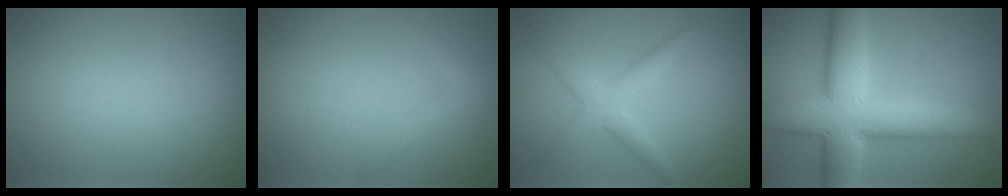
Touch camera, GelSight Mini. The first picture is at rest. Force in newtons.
{"total": 1.8, "press": 1.8, "slide": 0.1}
{"total": 2.8, "press": 2.8, "slide": 0.1}
{"total": 10.9, "press": 10.9, "slide": 0.7}